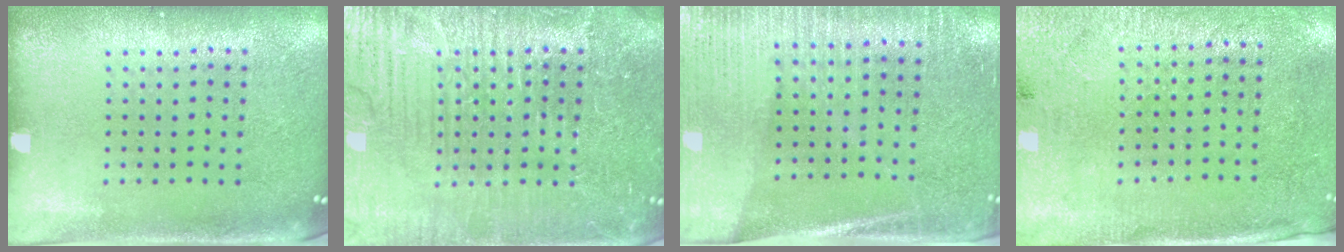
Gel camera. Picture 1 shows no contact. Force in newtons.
{"total": 4.7, "press": 4.7, "slide": 0.6}
{"total": 3.3, "press": 2.9, "slide": 1.4}
{"total": 2.7, "press": 2.2, "slide": 1.5}